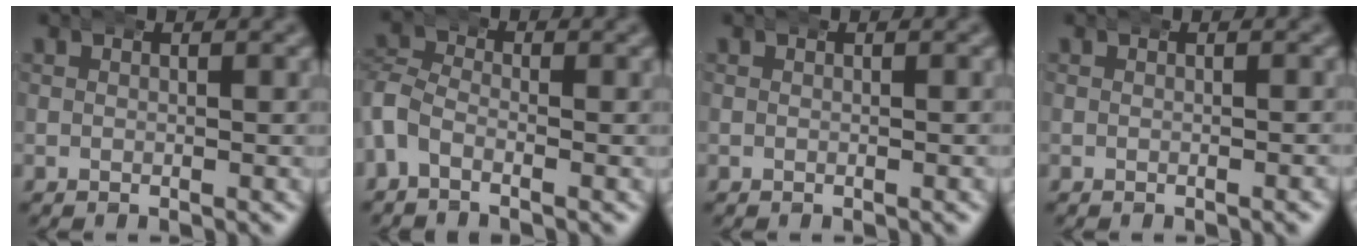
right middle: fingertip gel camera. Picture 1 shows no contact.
{"total": 4.8, "force": [-1.5, 4.2, 1.8], "torque": [-0.055, -0.013, -0.036]}
{"total": 0.0}
{"total": 0.0}